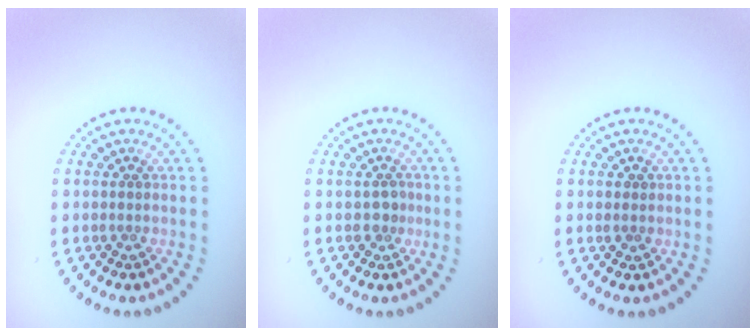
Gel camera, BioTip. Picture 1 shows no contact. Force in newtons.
{"total": 1.1, "press": 0.9, "slide": 0.6}
{"total": 0.8, "press": 0.7, "slide": 0.2}